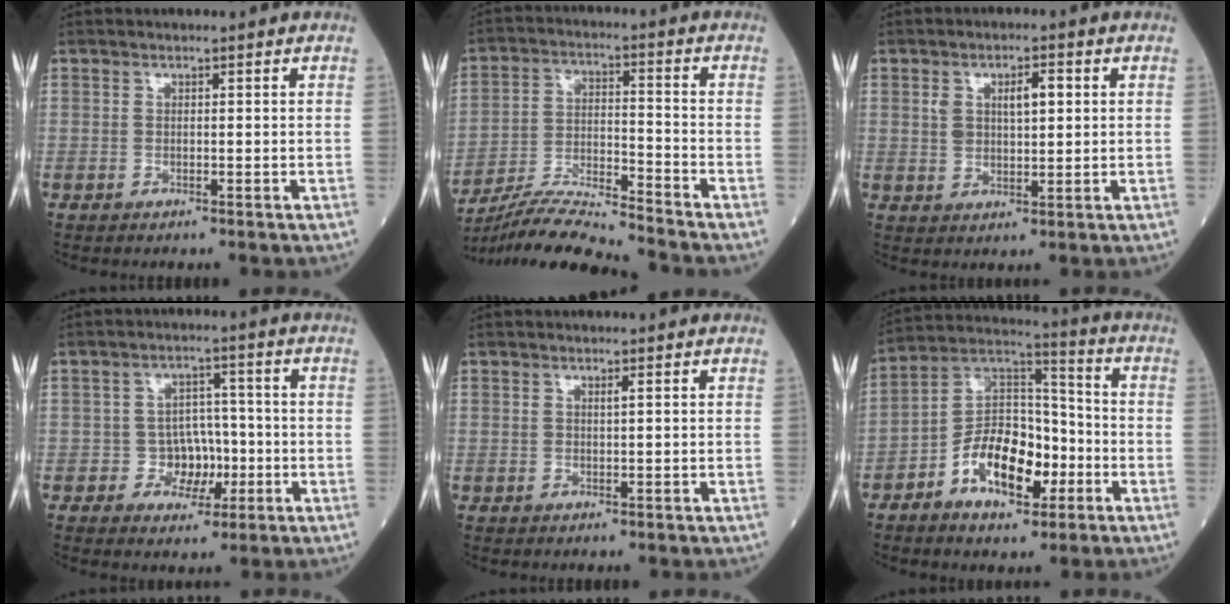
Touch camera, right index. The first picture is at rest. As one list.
[{"total": 11.5, "force": [-10.9, -1.5, 3.2], "torque": [-0.057, -0.002, -0.203]}, {"total": 5.3, "force": [1.6, 2.3, 4.5], "torque": [-0.081, 0.011, 0.032]}, {"total": 5.2, "force": [-1.3, 4.5, 2.2], "torque": [-0.019, 0.015, -0.018]}, {"total": 0.9, "force": [0.5, 0.1, 0.8], "torque": [-0.017, 0.001, 0.008]}, {"total": 13.1, "force": [-5.2, 6.6, 10.0], "torque": [-0.186, 0.023, -0.088]}]